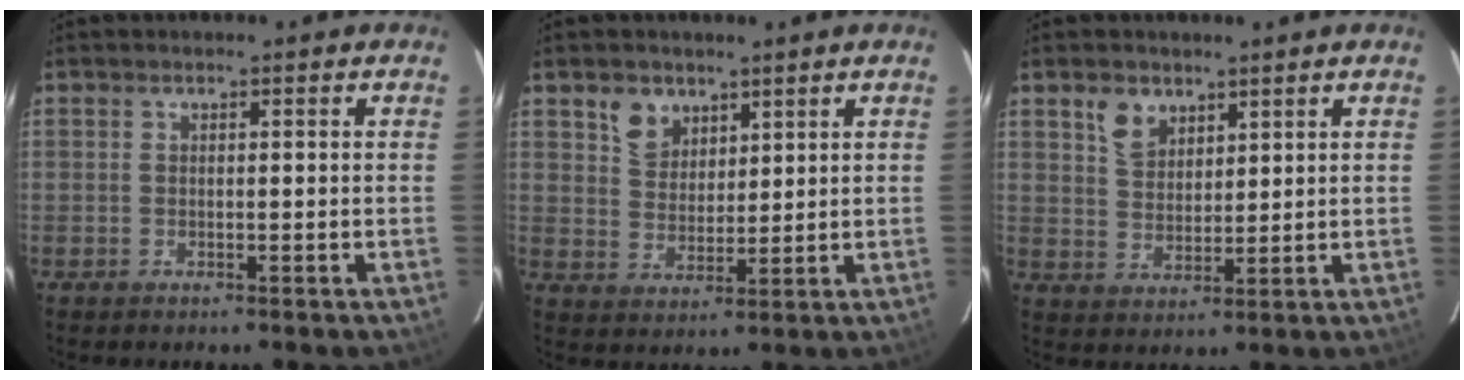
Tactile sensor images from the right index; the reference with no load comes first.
{"total": 5.6, "force": [3.5, 4.0, 1.8], "torque": [-0.027, 0.010, 0.071]}
{"total": 5.3, "force": [3.3, 3.4, 2.4], "torque": [-0.041, 0.008, 0.066]}